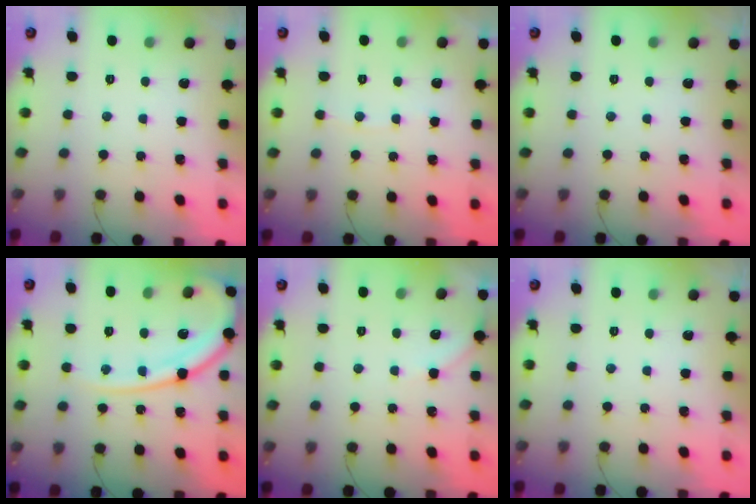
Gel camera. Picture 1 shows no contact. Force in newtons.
{"total": 2.6, "press": 2.6, "slide": 0.4}
{"total": 0.0}
{"total": 15.5, "press": 15.4, "slide": 1.7}
{"total": 3.8, "press": 3.7, "slide": 0.6}
{"total": 0.0}